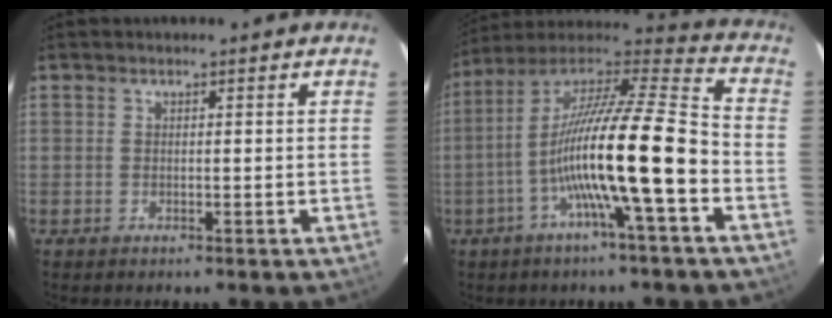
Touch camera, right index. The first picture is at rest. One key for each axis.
{"total": 18.2, "fx": -5.0, "fy": 0.6, "fz": 17.5, "tx": -0.313, "ty": 0.010, "tz": -0.094}